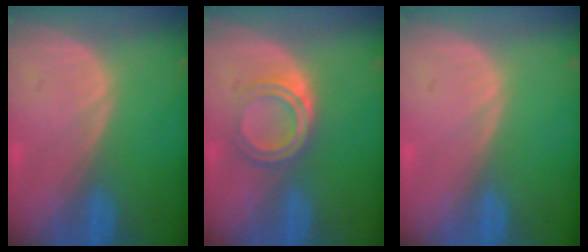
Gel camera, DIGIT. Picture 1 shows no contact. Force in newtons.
{"total": 4.4, "press": 4.2, "slide": 1.5}
{"total": 0.0}